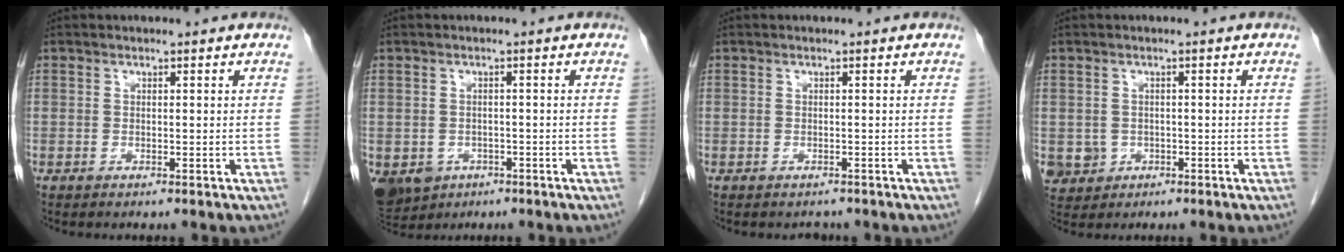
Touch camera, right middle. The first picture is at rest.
{"total": 10.3, "force": [-5.0, 8.1, 3.8], "torque": [-0.107, -0.007, -0.066]}
{"total": 1.4, "force": [-1.2, 0.7, 0.0], "torque": [-0.005, -0.001, -0.018]}
{"total": 5.0, "force": [-1.4, 4.7, 0.9], "torque": [-0.025, 0.002, -0.015]}